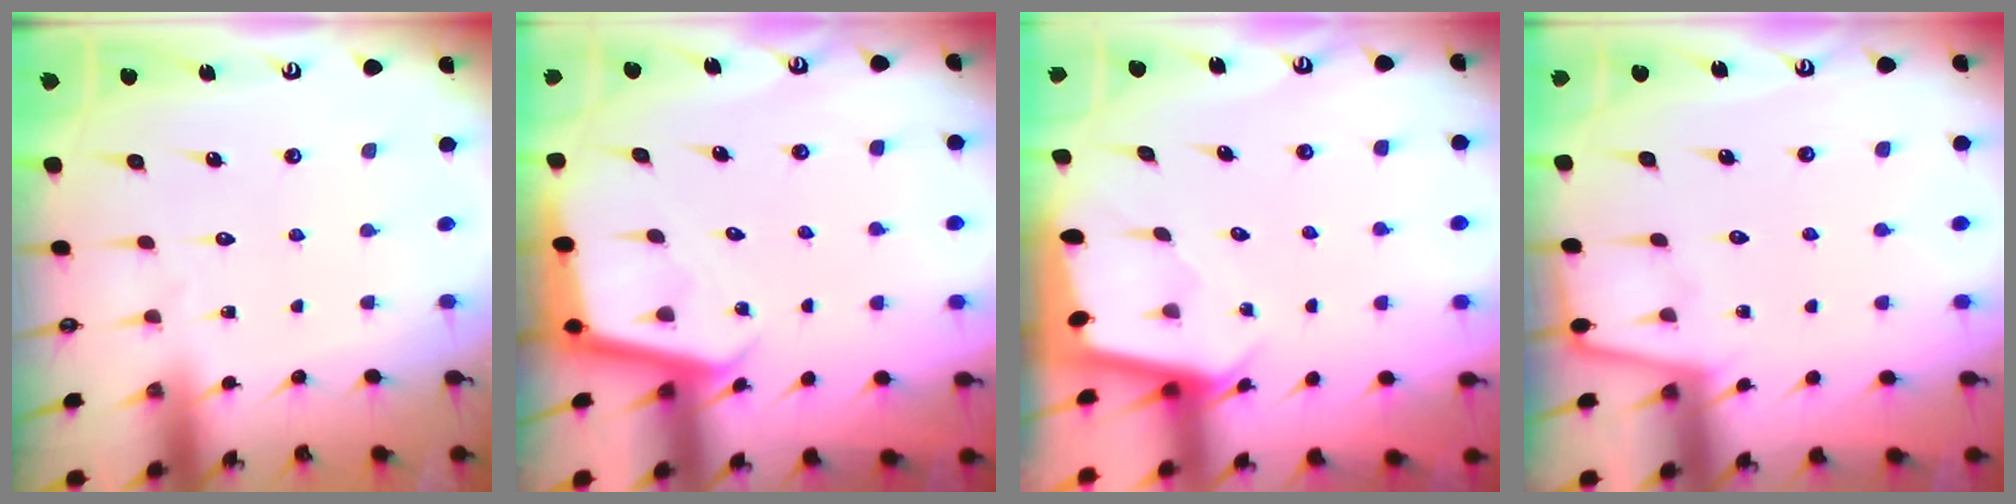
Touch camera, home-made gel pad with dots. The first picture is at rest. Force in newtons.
{"total": 3.4, "press": 3.4, "slide": 0.2}
{"total": 1.9, "press": 1.9, "slide": 0.3}
{"total": 2.4, "press": 2.4, "slide": 0.4}